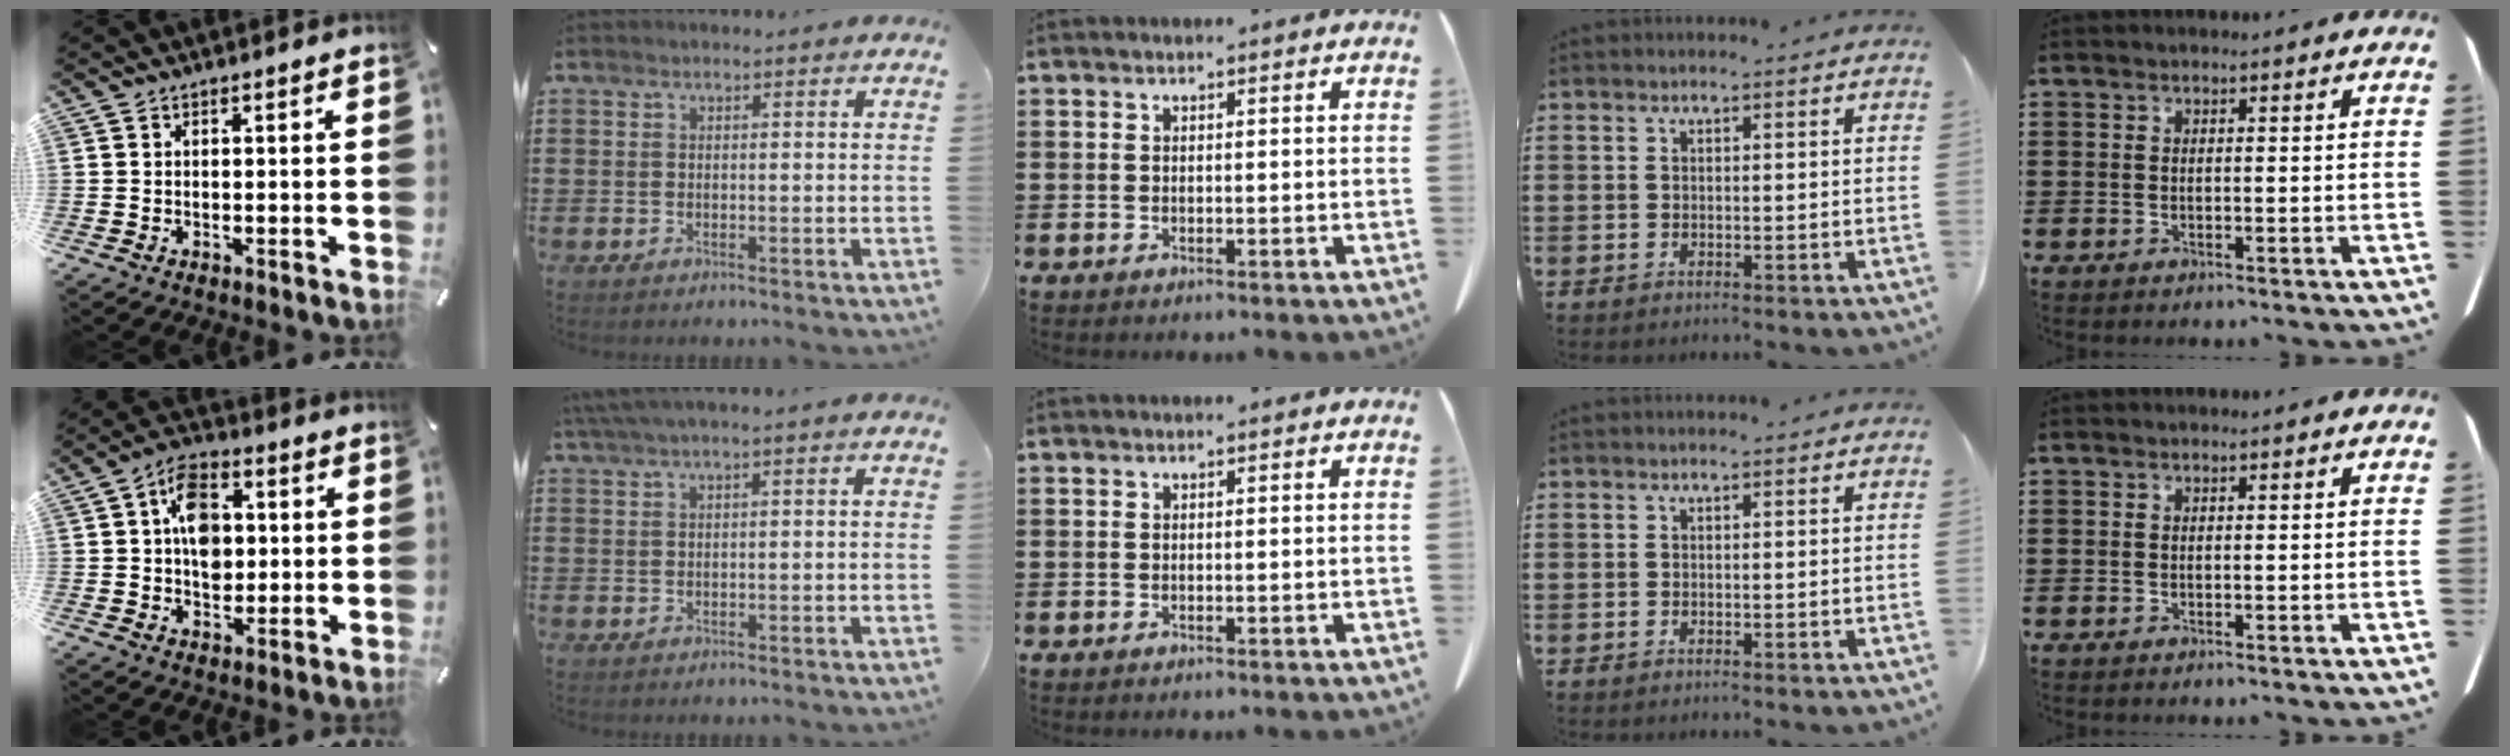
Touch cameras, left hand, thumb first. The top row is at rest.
{"thumb": {"total": 10.5, "force": [1.1, 7.8, 6.9], "torque": [-0.101, 0.006, 0.019]}, "index": {"total": 1.8, "force": [0.8, -0.1, 1.6], "torque": [-0.028, -0.003, 0.016]}}